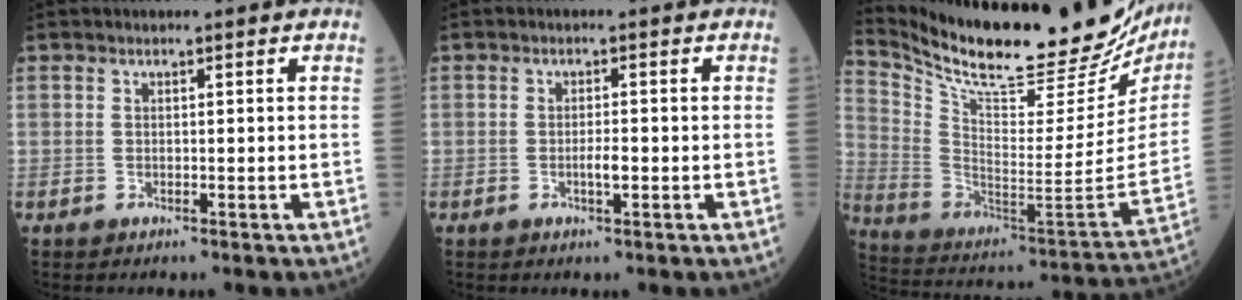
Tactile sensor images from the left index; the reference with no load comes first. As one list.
[{"total": 1.8, "force": [-0.5, 0.3, 1.7], "torque": [-0.033, 0.000, -0.008]}, {"total": 30.3, "force": [26.2, 6.3, 13.7], "torque": [-0.242, -0.063, 0.375]}]